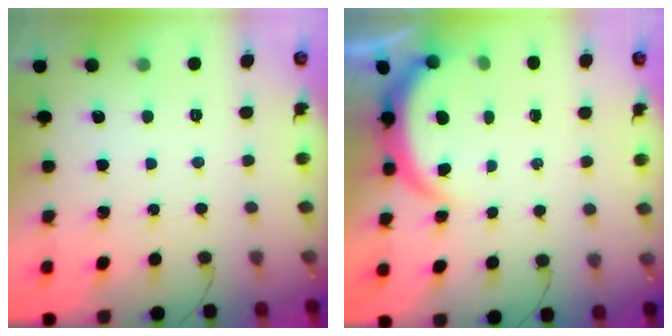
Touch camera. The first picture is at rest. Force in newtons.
{"total": 3.8, "press": 3.8, "slide": 0.4}